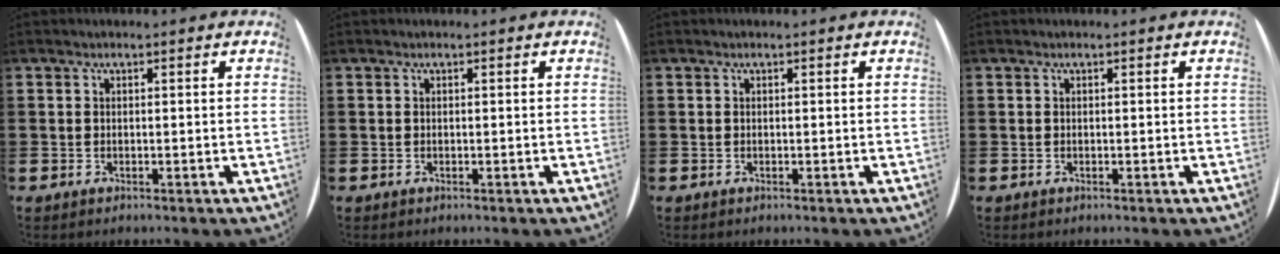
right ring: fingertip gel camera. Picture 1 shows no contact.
{"total": 0.0}
{"total": 0.0}
{"total": 0.0}